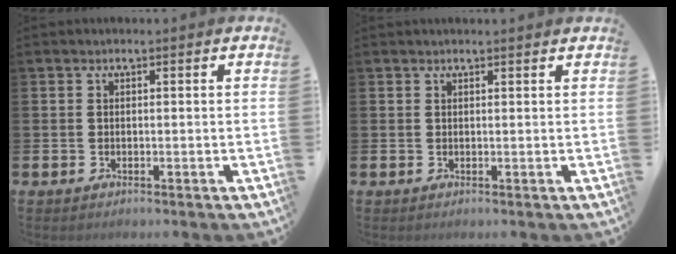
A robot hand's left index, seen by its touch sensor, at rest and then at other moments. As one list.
[{"total": 0.8, "force": [0.7, -0.1, 0.1], "torque": [0.008, -0.005, 0.012]}]